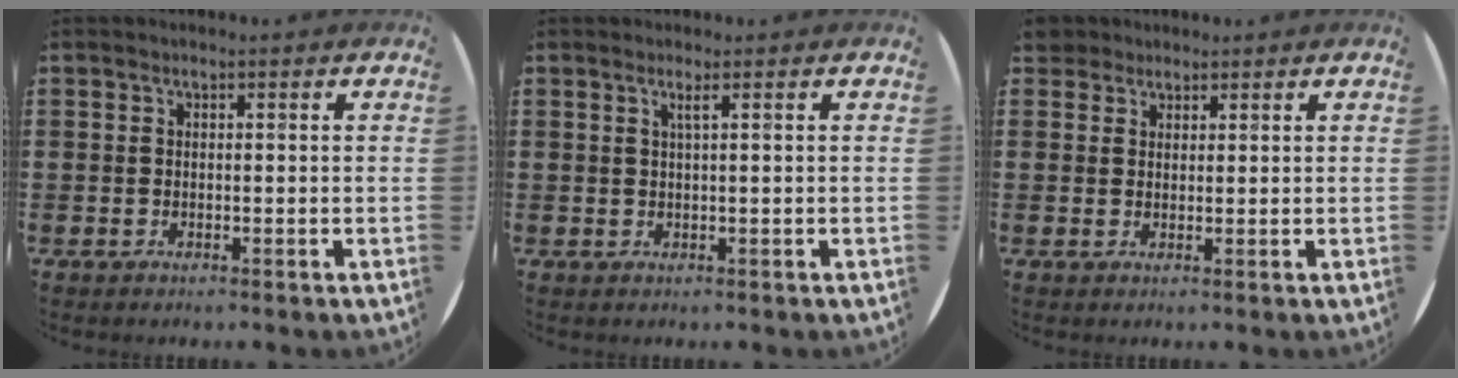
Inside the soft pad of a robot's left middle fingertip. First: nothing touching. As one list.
[{"total": 1.1, "force": [0.5, -0.3, 0.9], "torque": [-0.015, -0.002, 0.007]}, {"total": 2.4, "force": [2.0, 1.2, 0.2], "torque": [0.000, 0.004, 0.039]}]